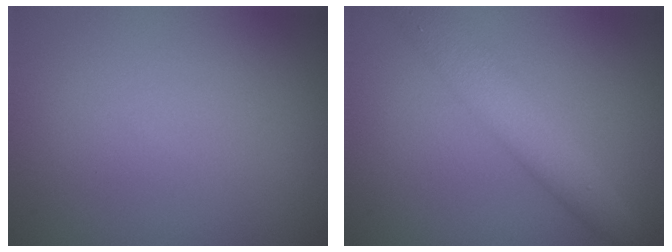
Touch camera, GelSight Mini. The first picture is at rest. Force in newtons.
{"total": 4.2, "press": 4.2, "slide": 0.2}